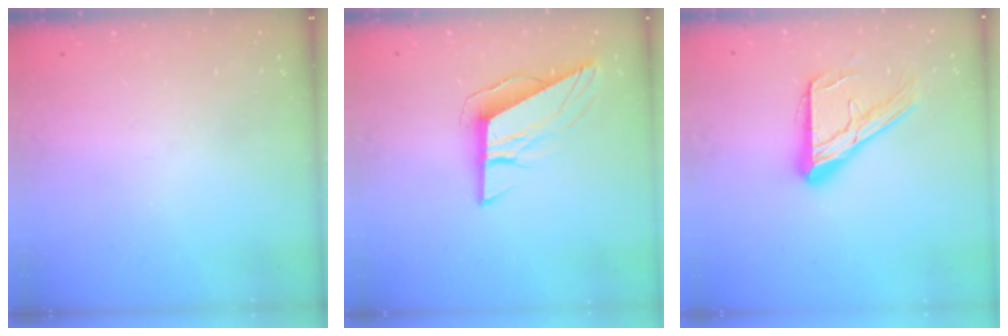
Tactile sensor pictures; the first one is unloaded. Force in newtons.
{"total": 10.0, "press": 9.7, "slide": 2.5}
{"total": 15.7, "press": 15.7, "slide": 1.5}